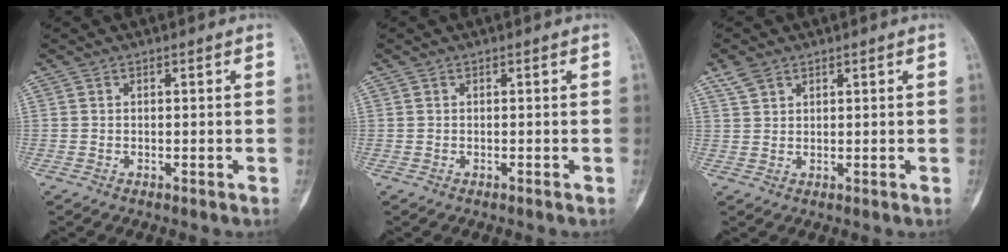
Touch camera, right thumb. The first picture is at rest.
{"total": 0.0}
{"total": 3.1, "force": [2.2, 1.8, 1.4], "torque": [-0.025, 0.000, 0.049]}